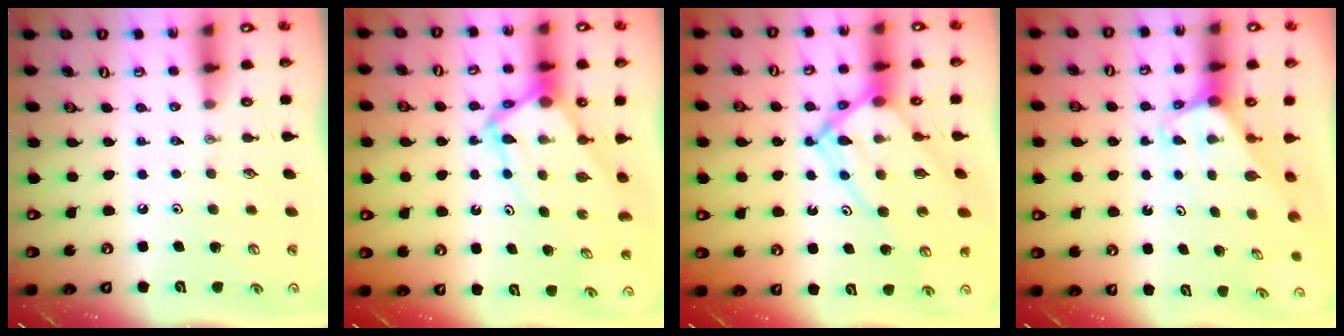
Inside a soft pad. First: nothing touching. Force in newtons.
{"total": 7.7, "press": 7.7, "slide": 0.8}
{"total": 14.7, "press": 14.7, "slide": 1.3}
{"total": 2.0, "press": 2.0, "slide": 0.2}